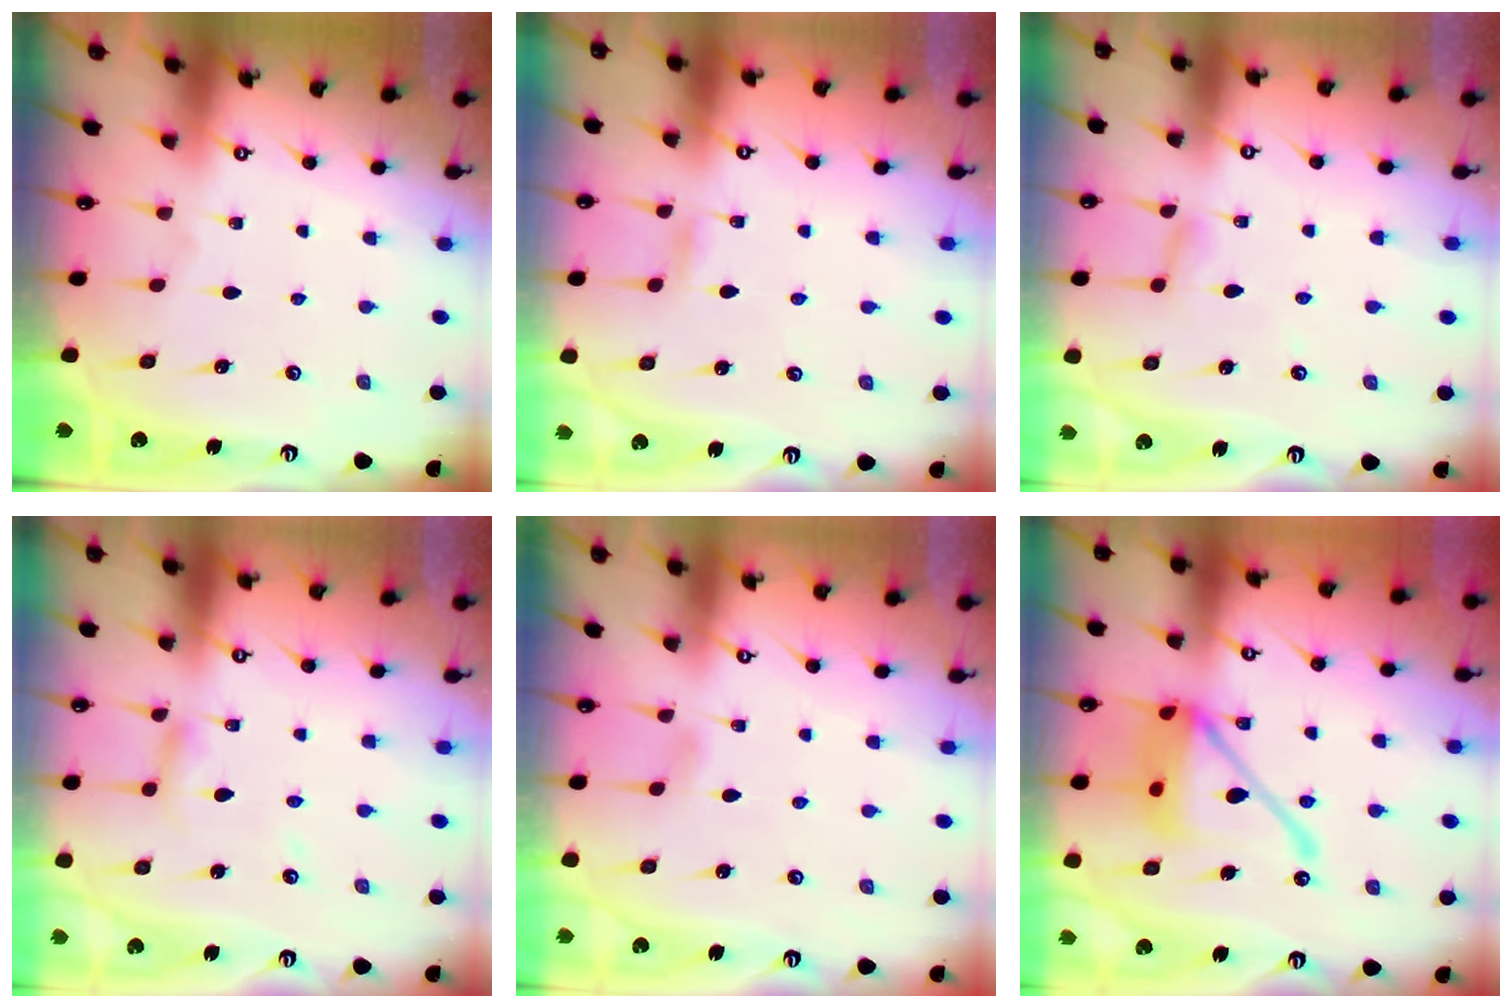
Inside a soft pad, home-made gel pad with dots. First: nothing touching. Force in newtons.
{"total": 2.8, "press": 2.7, "slide": 0.3}
{"total": 4.8, "press": 4.7, "slide": 0.5}
{"total": 4.3, "press": 4.3, "slide": 0.4}
{"total": 2.8, "press": 2.8, "slide": 0.2}
{"total": 17.4, "press": 17.2, "slide": 2.3}